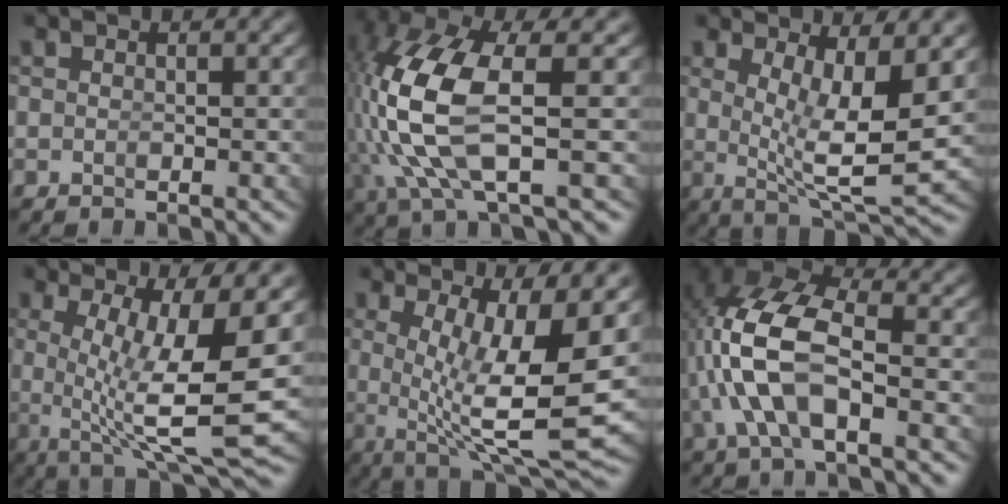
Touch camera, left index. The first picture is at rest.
{"total": 8.4, "force": [0.4, 3.2, 7.7], "torque": [-0.195, -0.022, 0.025]}
{"total": 7.7, "force": [0.9, 2.5, 7.2], "torque": [-0.113, -0.032, 0.029]}
{"total": 10.4, "force": [-0.8, 2.9, 10.0], "torque": [-0.155, -0.032, 0.004]}
{"total": 11.3, "force": [-0.4, 3.9, 10.6], "torque": [-0.175, -0.040, 0.014]}
{"total": 8.7, "force": [0.8, 4.6, 7.4], "torque": [-0.169, -0.016, 0.020]}